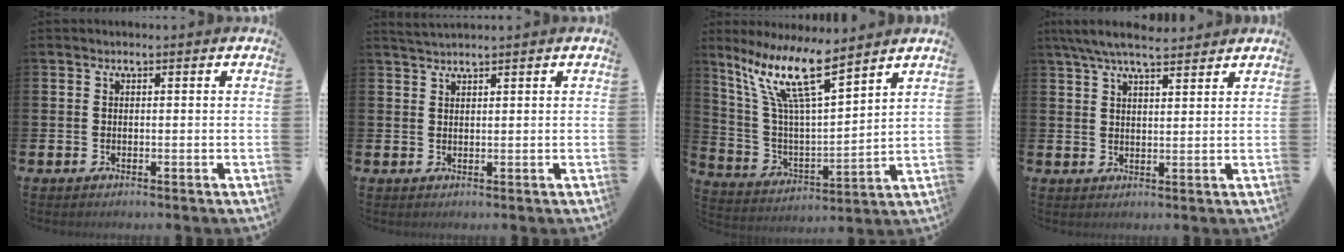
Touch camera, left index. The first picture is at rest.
{"total": 1.6, "force": [1.6, -0.1, 0.3], "torque": [-0.012, 0.001, 0.031]}
{"total": 12.4, "force": [8.8, 2.4, 8.4], "torque": [-0.194, -0.036, 0.153]}
{"total": 6.0, "force": [5.4, 1.1, 2.4], "torque": [-0.061, -0.015, 0.098]}